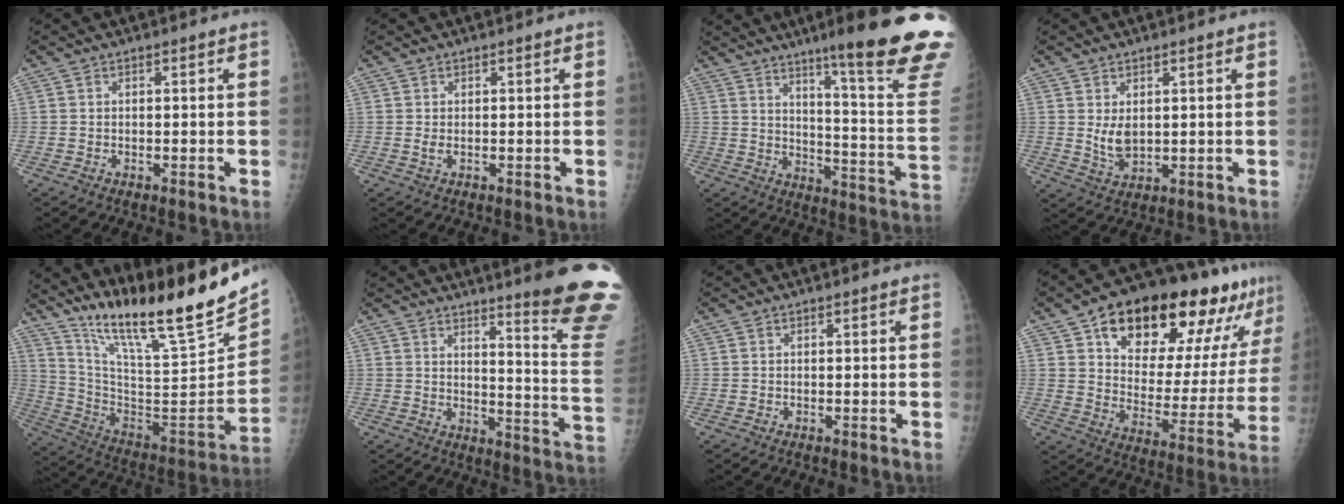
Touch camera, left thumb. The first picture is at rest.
{"total": 1.1, "force": [0.1, 0.5, 1.0], "torque": [-0.022, 0.002, 0.006]}
{"total": 25.4, "force": [16.9, 1.8, 18.9], "torque": [-0.216, -0.104, 0.232]}
{"total": 4.3, "force": [1.0, 2.5, 3.3], "torque": [-0.051, -0.016, 0.028]}
{"total": 27.1, "force": [20.7, 3.3, 17.1], "torque": [-0.258, -0.112, 0.346]}
{"total": 18.8, "force": [14.4, 0.8, 11.9], "torque": [-0.123, -0.140, 0.177]}
{"total": 0.0}
{"total": 26.8, "force": [15.7, 11.8, 18.2], "torque": [-0.220, -0.029, 0.239]}